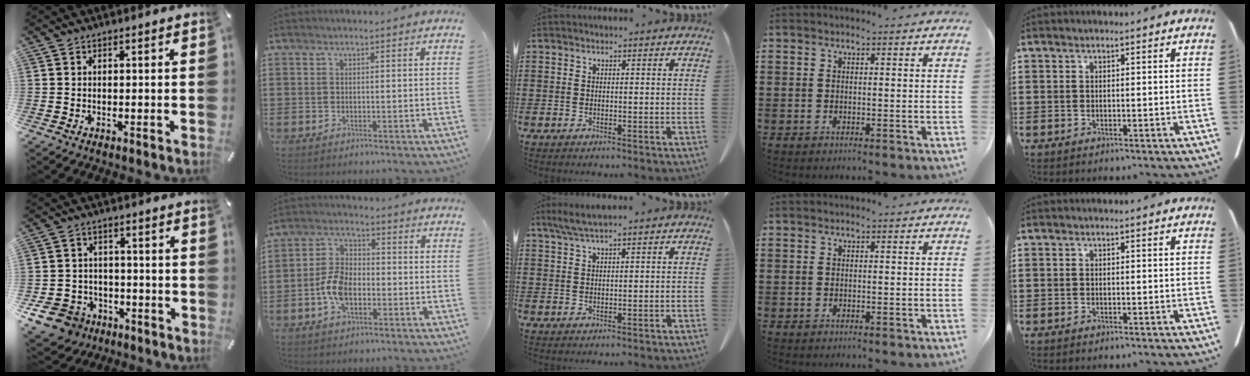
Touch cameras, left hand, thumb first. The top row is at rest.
{"thumb": {"total": 9.4, "force": [-5.0, 7.5, 2.7], "torque": [-0.076, 0.039, -0.091]}, "index": {"total": 6.6, "force": [-2.0, 3.9, 5.0], "torque": [-0.121, 0.002, -0.043]}, "middle": {"total": 2.6, "force": [1.9, 0.0, 1.8], "torque": [-0.038, -0.001, 0.037]}}